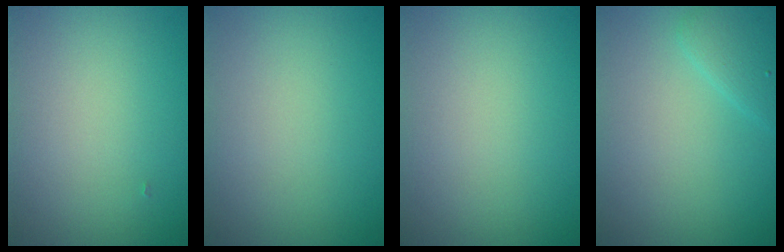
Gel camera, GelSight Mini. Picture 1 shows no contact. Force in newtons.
{"total": 0.0}
{"total": 0.0}
{"total": 1.8, "press": 1.8, "slide": 0.1}